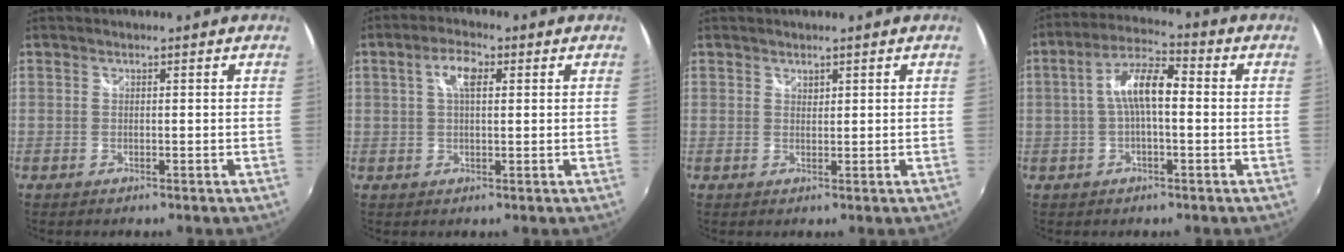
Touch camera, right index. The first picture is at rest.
{"total": 4.5, "force": [1.4, 1.8, 3.9], "torque": [-0.071, 0.013, 0.024]}
{"total": 0.9, "force": [0.8, 0.4, 0.1], "torque": [0.000, 0.002, 0.014]}
{"total": 8.2, "force": [-0.2, 2.9, 7.6], "torque": [-0.152, 0.021, -0.004]}